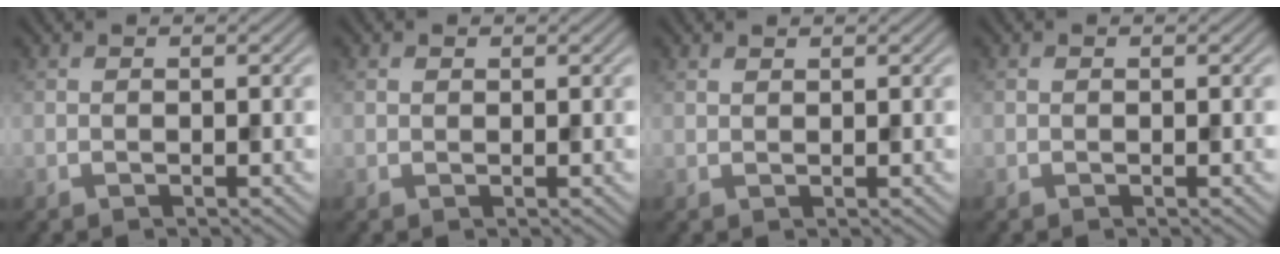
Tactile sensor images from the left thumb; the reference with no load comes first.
{"total": 0.5, "force": [0.3, 0.4, 0.2], "torque": [-0.004, -0.001, 0.007]}
{"total": 0.7, "force": [0.6, 0.2, 0.2], "torque": [-0.007, 0.001, 0.015]}
{"total": 0.0}